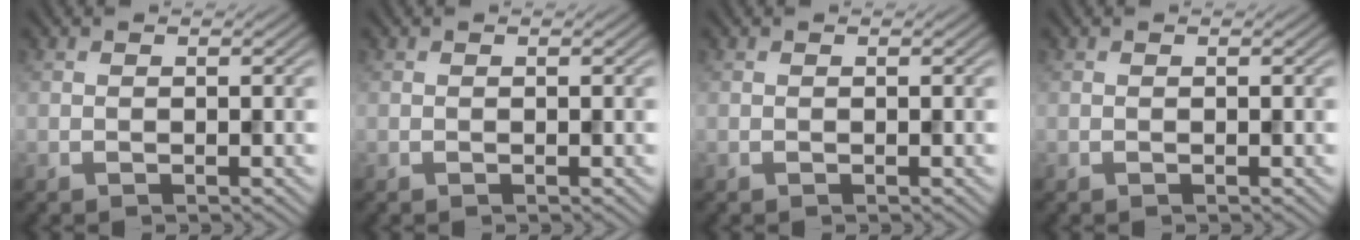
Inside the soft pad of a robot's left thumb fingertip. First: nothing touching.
{"total": 0.0}
{"total": 0.0}
{"total": 0.0}